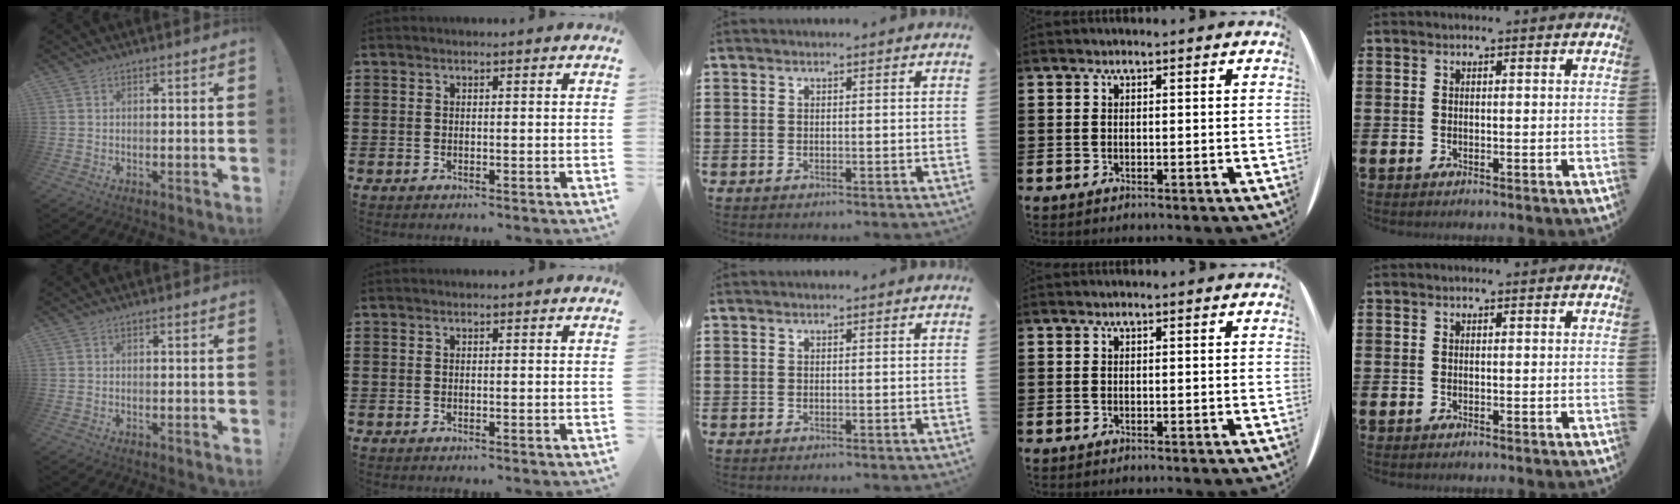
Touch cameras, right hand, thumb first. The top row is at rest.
{}